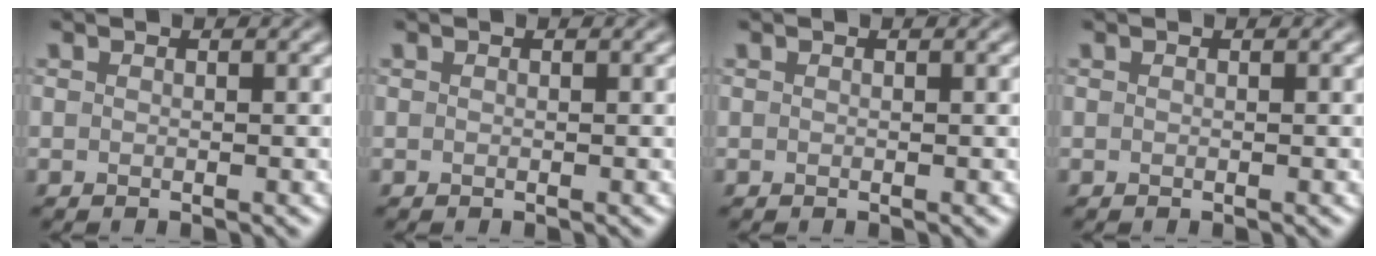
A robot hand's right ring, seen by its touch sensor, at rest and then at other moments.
{"total": 0.0}
{"total": 0.0}
{"total": 0.0}